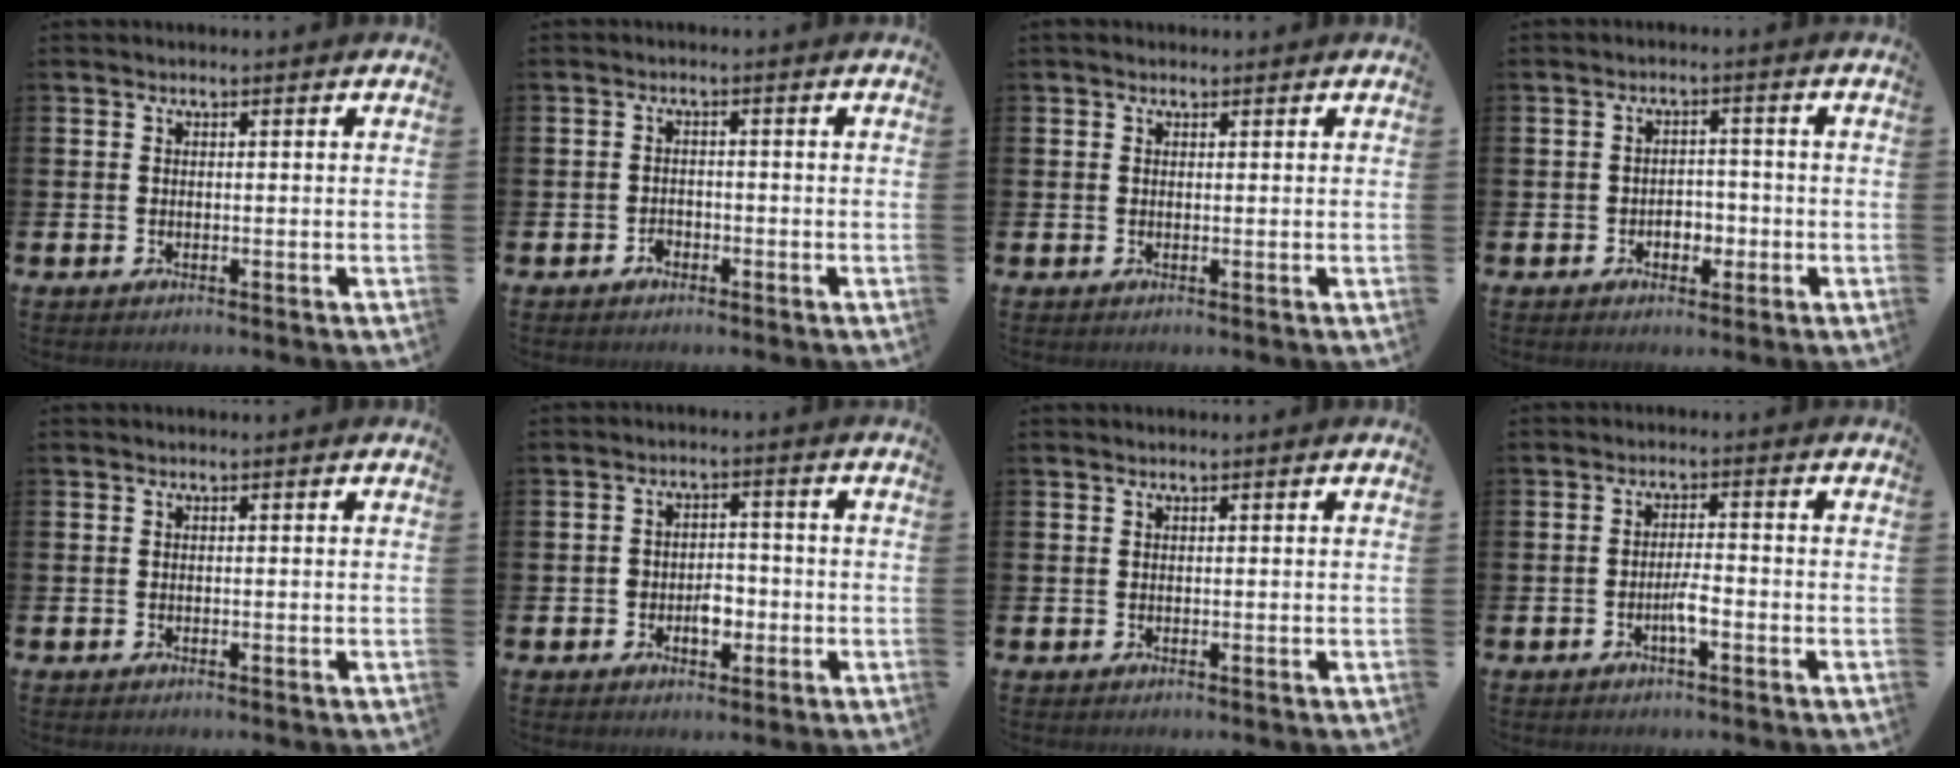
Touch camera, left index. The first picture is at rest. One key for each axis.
{"total": 1.5, "fx": -1.0, "fy": 1.1, "fz": 0.4, "tx": -0.017, "ty": 0.004, "tz": -0.019}
{"total": 0.6, "fx": 0.4, "fy": 0.4, "fz": 0.1, "tx": 0.010, "ty": 0.000, "tz": 0.004}
{"total": 2.6, "fx": -1.3, "fy": 1.9, "fz": 1.1, "tx": -0.012, "ty": -0.001, "tz": -0.031}
{"total": 0.0}
{"total": 3.2, "fx": -1.3, "fy": 2.3, "fz": 1.9, "tx": -0.026, "ty": 0.001, "tz": -0.031}
{"total": 0.0}
{"total": 2.4, "fx": -1.3, "fy": 0.4, "fz": 2.0, "tx": -0.038, "ty": 0.002, "tz": -0.023}